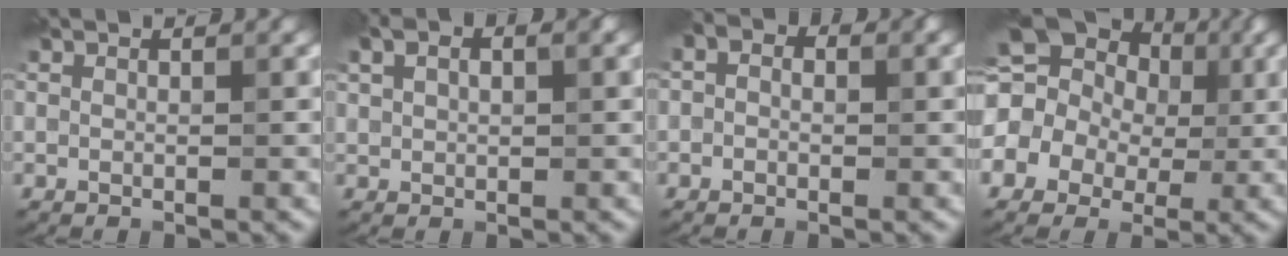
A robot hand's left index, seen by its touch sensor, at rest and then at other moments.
{"total": 3.7, "force": [1.8, 1.9, 2.5], "torque": [-0.044, 0.007, 0.028]}
{"total": 2.5, "force": [0.5, 1.8, 1.7], "torque": [-0.016, 0.007, -0.017]}
{"total": 16.4, "force": [2.4, 14.4, 7.5], "torque": [-0.155, 0.025, -0.010]}